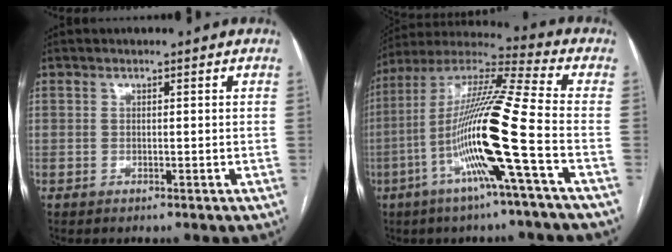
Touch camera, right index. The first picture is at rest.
{"total": 17.6, "force": [-5.3, -1.4, 16.7], "torque": [-0.324, -0.005, -0.112]}